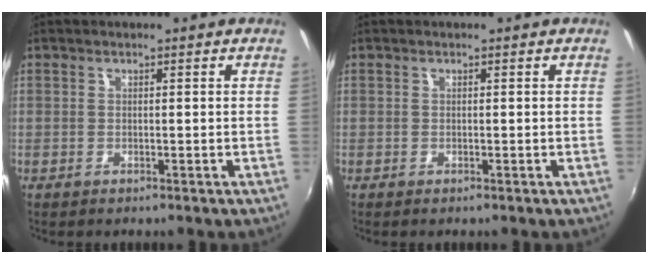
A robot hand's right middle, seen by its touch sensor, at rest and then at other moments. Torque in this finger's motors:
{"motor_torque": [0.09, -0.19, 0.02, -0.01]}